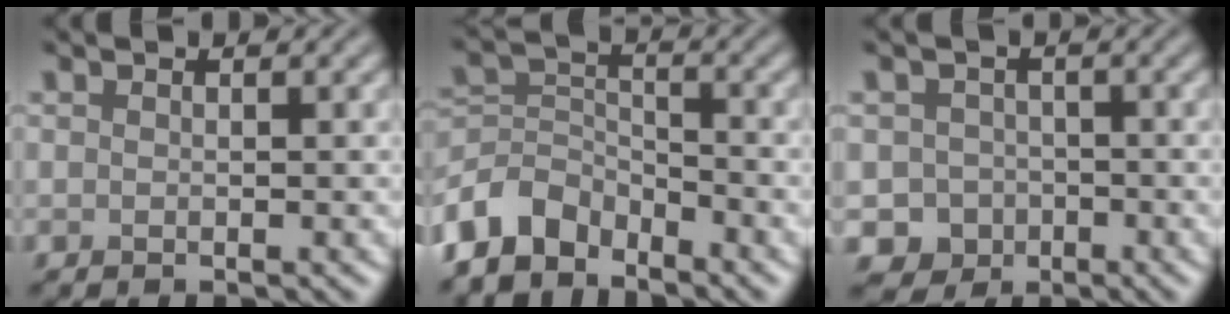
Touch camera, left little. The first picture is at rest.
{"total": 5.3, "force": [-4.3, 2.6, 1.7], "torque": [-0.033, -0.001, -0.094]}
{"total": 4.1, "force": [-1.9, 3.6, 0.5], "torque": [0.012, -0.003, -0.034]}